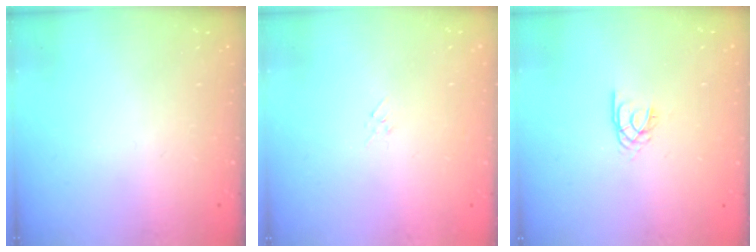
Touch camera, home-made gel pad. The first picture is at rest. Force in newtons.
{"total": 2.9, "press": 2.9, "slide": 0.6}
{"total": 2.2, "press": 2.2, "slide": 0.4}